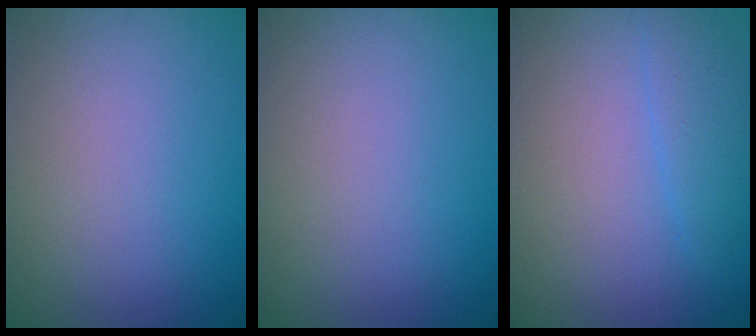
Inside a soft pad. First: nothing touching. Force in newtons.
{"total": 0.0}
{"total": 2.2, "press": 2.2, "slide": 0.1}